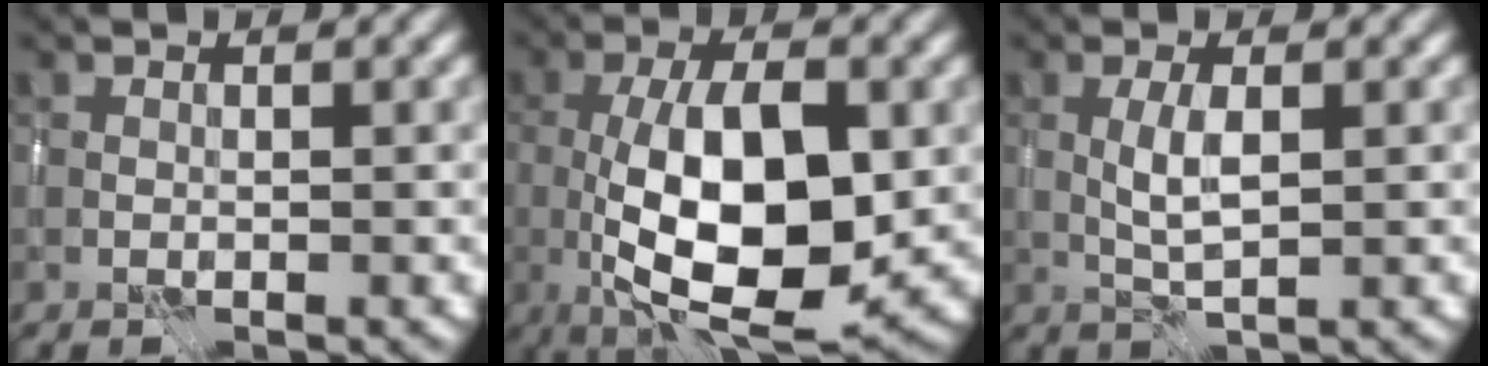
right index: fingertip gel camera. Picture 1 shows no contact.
{"total": 11.3, "force": [-1.2, 4.6, 10.3], "torque": [-0.173, -0.013, -0.018]}
{"total": 2.4, "force": [-0.1, 0.6, 2.3], "torque": [-0.048, 0.003, -0.001]}